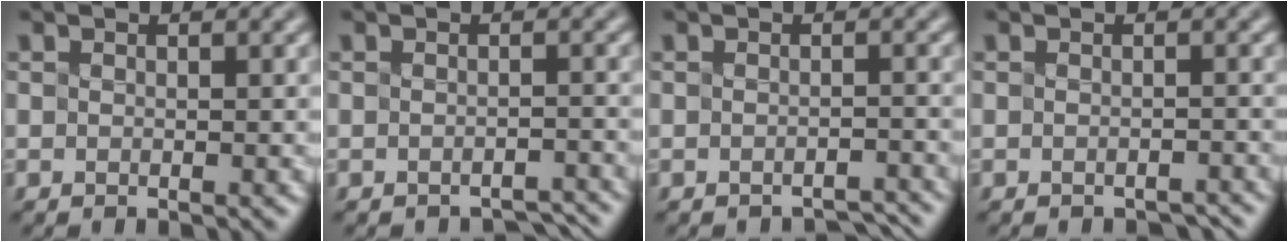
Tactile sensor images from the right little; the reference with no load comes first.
{"total": 1.8, "force": [-1.8, 0.2, 0.2], "torque": [0.002, 0.001, -0.021]}
{"total": 1.9, "force": [-1.9, 0.1, 0.2], "torque": [0.003, 0.003, -0.022]}
{"total": 1.2, "force": [-1.2, 0.2, 0.2], "torque": [-0.001, 0.000, -0.014]}